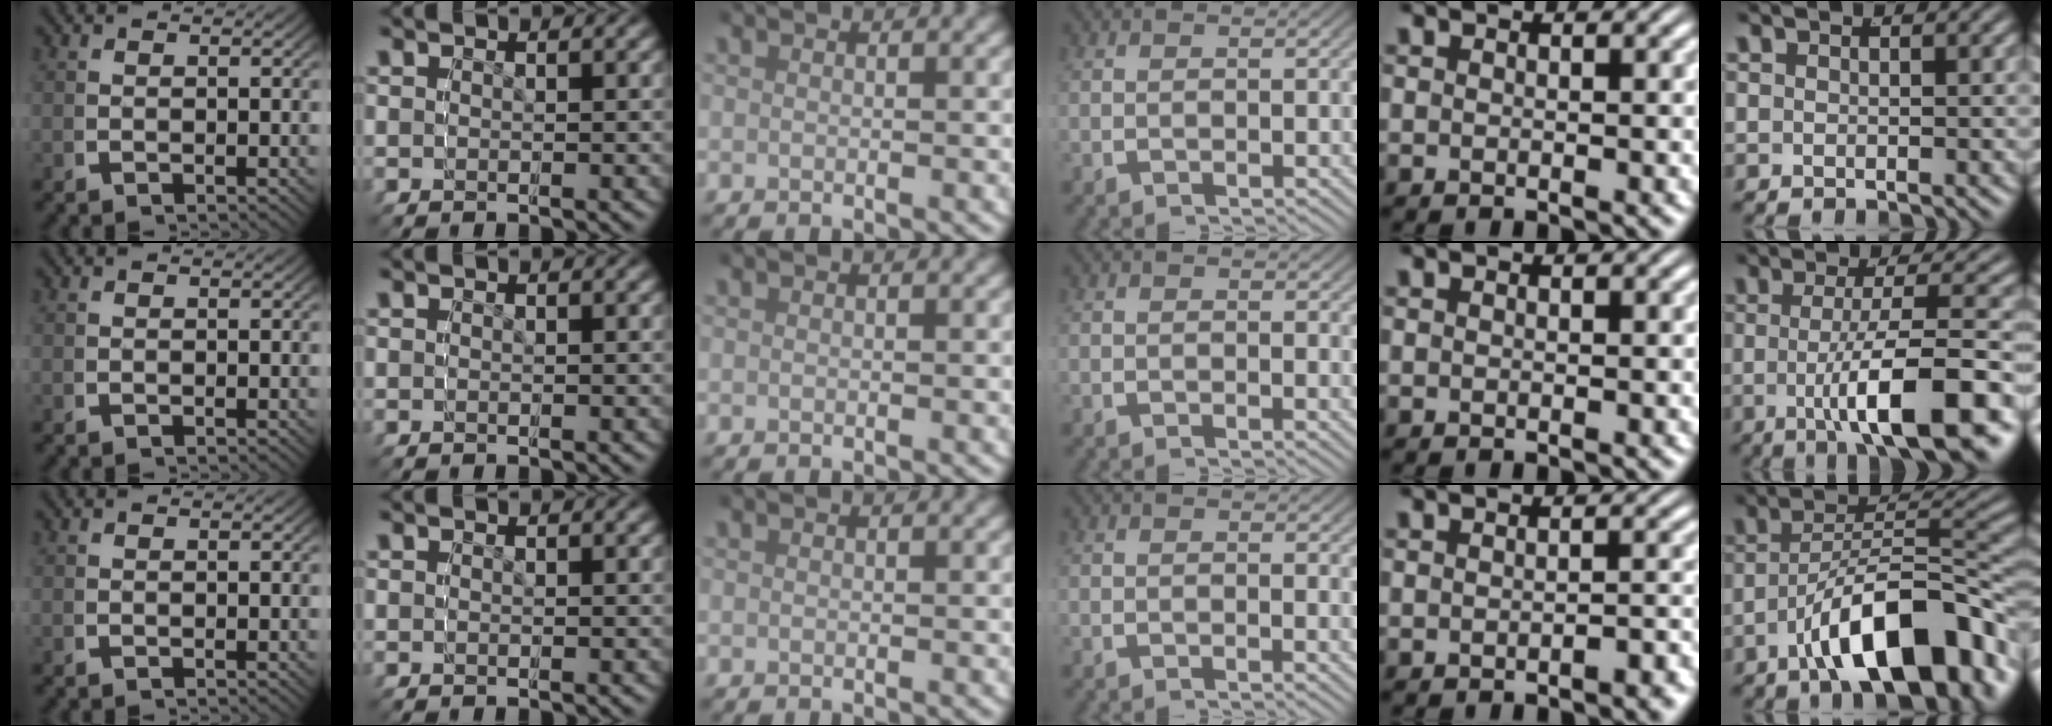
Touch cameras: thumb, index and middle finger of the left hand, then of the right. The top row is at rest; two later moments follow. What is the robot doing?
{"motion": "grasp_and_lifting", "object": "bottle"}